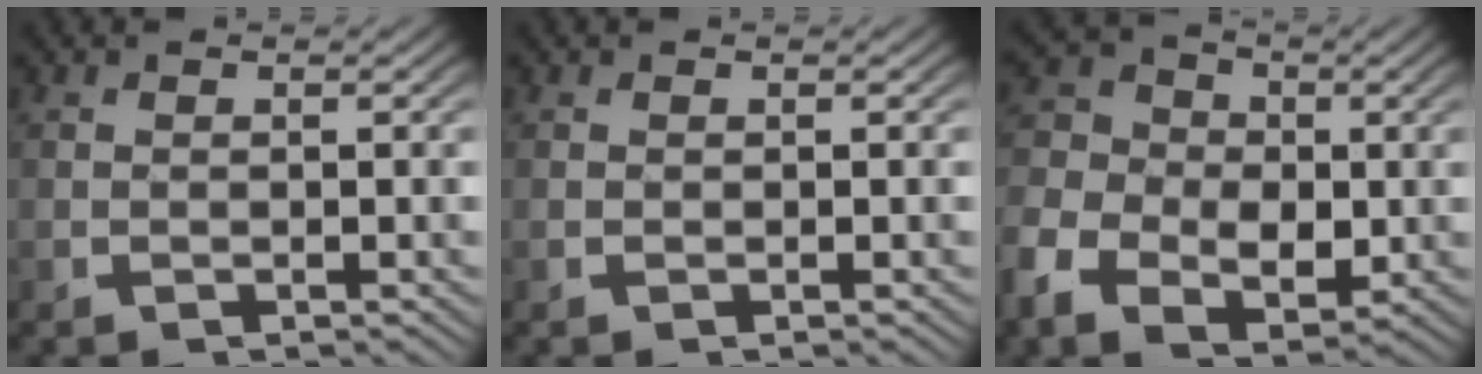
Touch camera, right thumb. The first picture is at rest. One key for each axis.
{"total": 0.0}
{"total": 8.3, "fx": -0.7, "fy": 6.4, "fz": 5.3, "tx": -0.102, "ty": -0.020, "tz": -0.013}